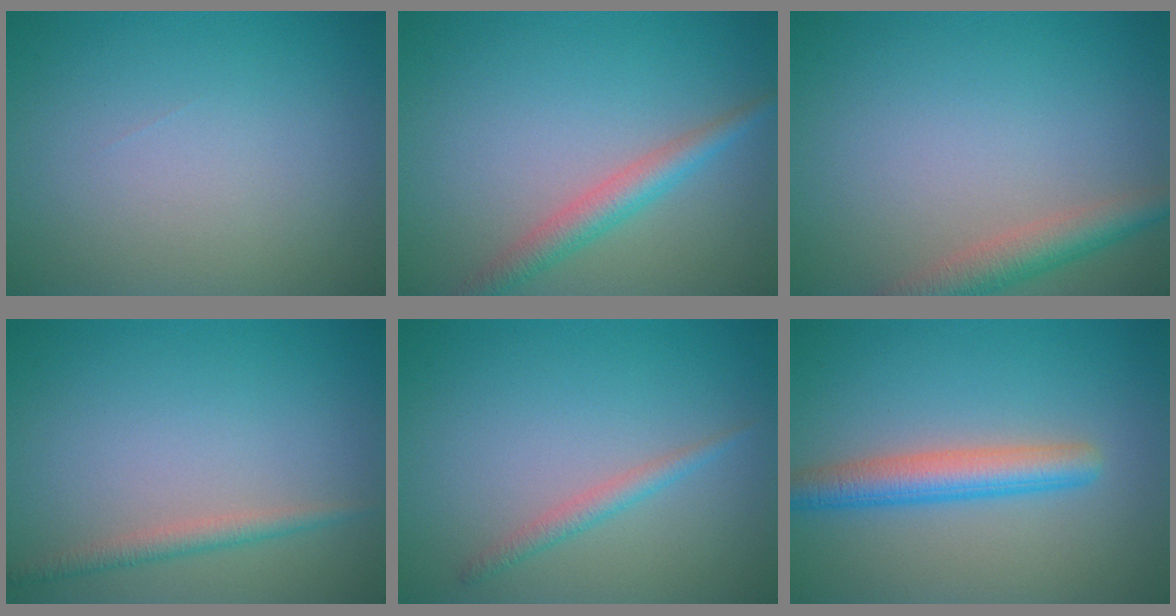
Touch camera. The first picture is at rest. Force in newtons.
{"total": 2.9, "press": 2.9, "slide": 0.2}
{"total": 3.5, "press": 3.5, "slide": 0.1}
{"total": 1.7, "press": 1.7, "slide": 0.1}
{"total": 1.5, "press": 1.5, "slide": 0.0}
{"total": 4.1, "press": 4.1, "slide": 0.1}